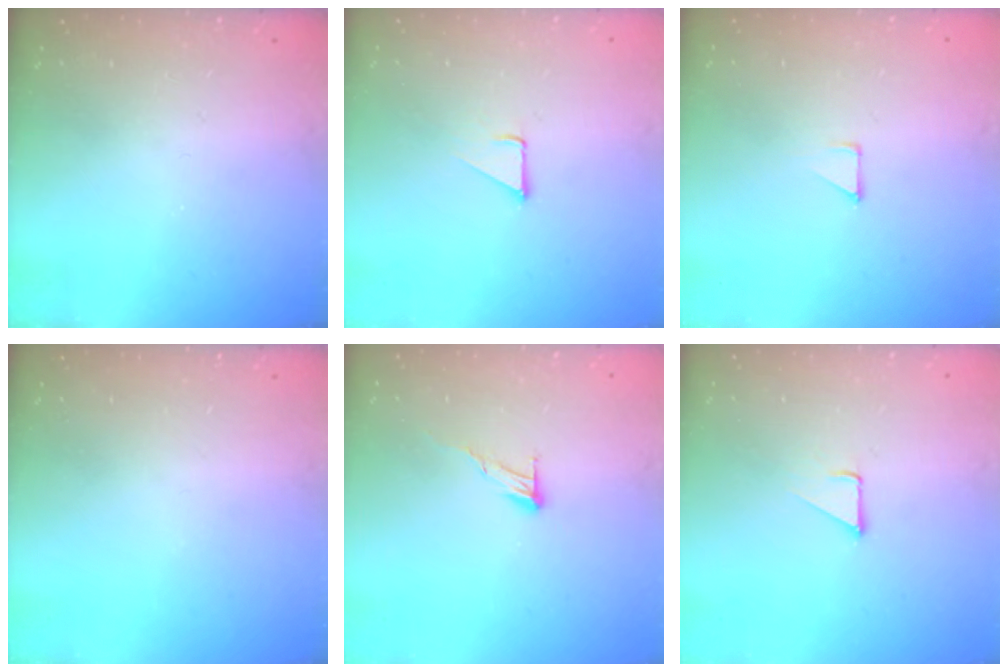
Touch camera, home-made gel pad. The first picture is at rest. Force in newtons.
{"total": 3.6, "press": 3.6, "slide": 0.3}
{"total": 3.4, "press": 3.4, "slide": 0.3}
{"total": 0.0}
{"total": 6.9, "press": 6.8, "slide": 0.4}
{"total": 3.6, "press": 3.6, "slide": 0.3}